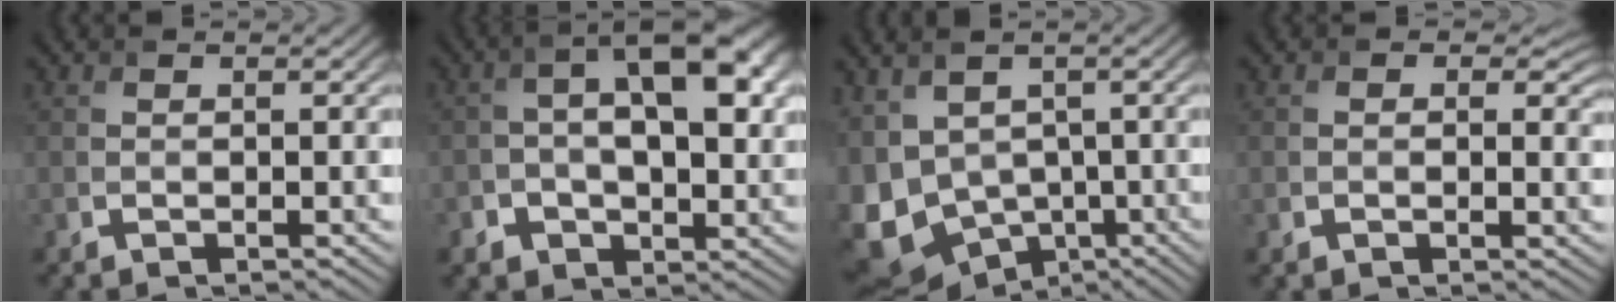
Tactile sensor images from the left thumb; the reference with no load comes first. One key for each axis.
{"total": 12.7, "fx": 1.2, "fy": 7.6, "fz": 10.1, "tx": -0.145, "ty": 0.001, "tz": 0.020}
{"total": 11.7, "fx": -2.4, "fy": 8.6, "fz": 7.5, "tx": -0.190, "ty": -0.030, "tz": -0.025}
{"total": 2.6, "fx": 0.5, "fy": 2.1, "fz": 1.5, "tx": -0.026, "ty": -0.012, "tz": 0.002}